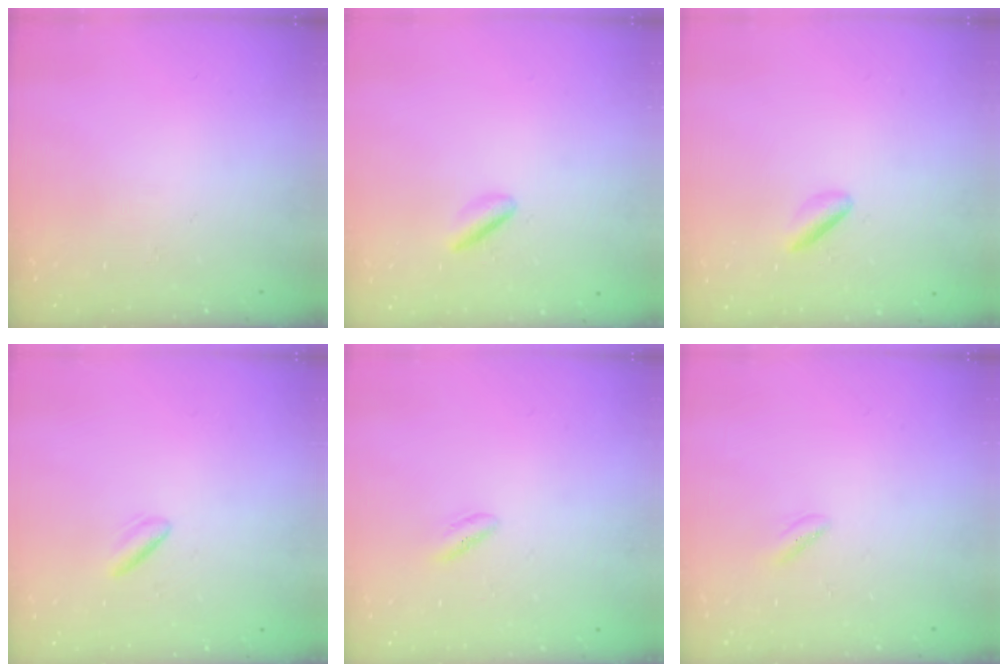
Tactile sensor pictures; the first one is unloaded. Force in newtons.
{"total": 2.8, "press": 2.6, "slide": 1.0}
{"total": 3.0, "press": 2.7, "slide": 1.2}
{"total": 1.5, "press": 1.2, "slide": 0.9}
{"total": 2.4, "press": 2.2, "slide": 1.0}
{"total": 1.3, "press": 1.2, "slide": 0.6}